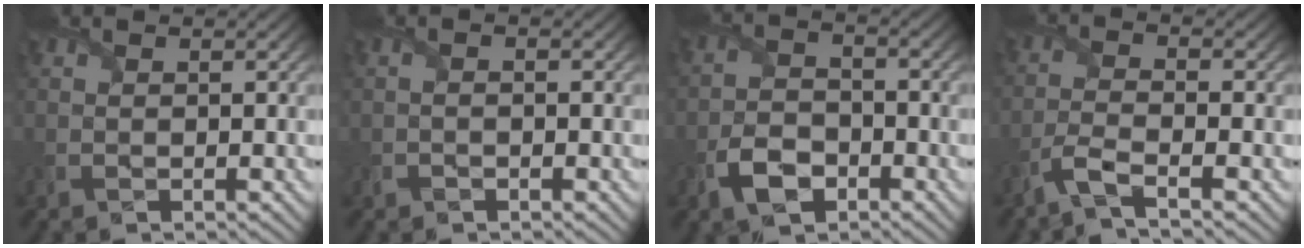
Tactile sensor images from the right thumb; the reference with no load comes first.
{"total": 0.8, "force": [-0.4, 0.4, 0.5], "torque": [-0.012, 0.000, -0.008]}
{"total": 5.4, "force": [-2.9, 3.2, 3.2], "torque": [-0.067, -0.004, -0.064]}
{"total": 3.9, "force": [-2.6, 0.6, 2.9], "torque": [-0.063, 0.000, -0.071]}